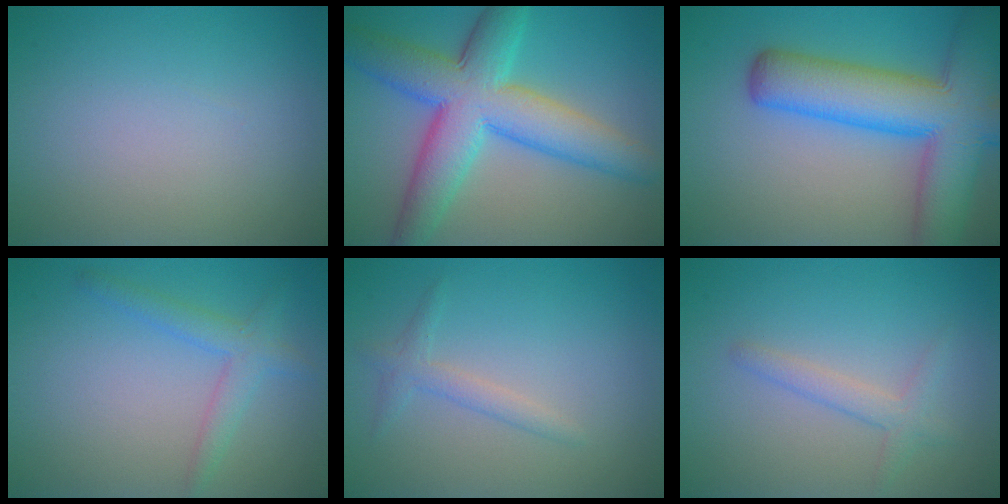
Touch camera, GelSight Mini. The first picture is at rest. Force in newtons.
{"total": 9.7, "press": 9.7, "slide": 0.1}
{"total": 11.0, "press": 11.0, "slide": 0.4}
{"total": 2.5, "press": 2.5, "slide": 0.1}
{"total": 1.6, "press": 1.6, "slide": 0.1}
{"total": 1.9, "press": 1.9, "slide": 0.1}